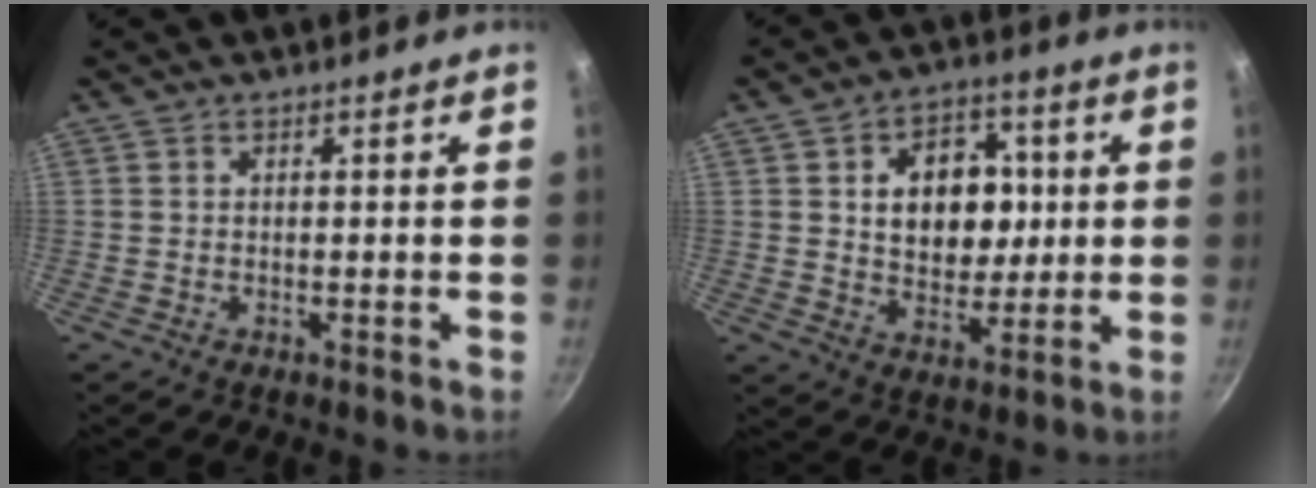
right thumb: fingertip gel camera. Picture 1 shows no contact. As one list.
[{"total": 13.6, "force": [2.2, 10.2, 8.7], "torque": [-0.079, -0.001, 0.037]}]